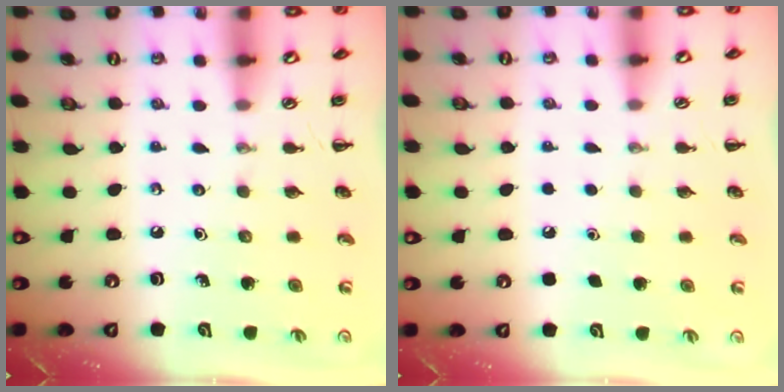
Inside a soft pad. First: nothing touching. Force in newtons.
{"total": 1.7, "press": 1.7, "slide": 0.1}